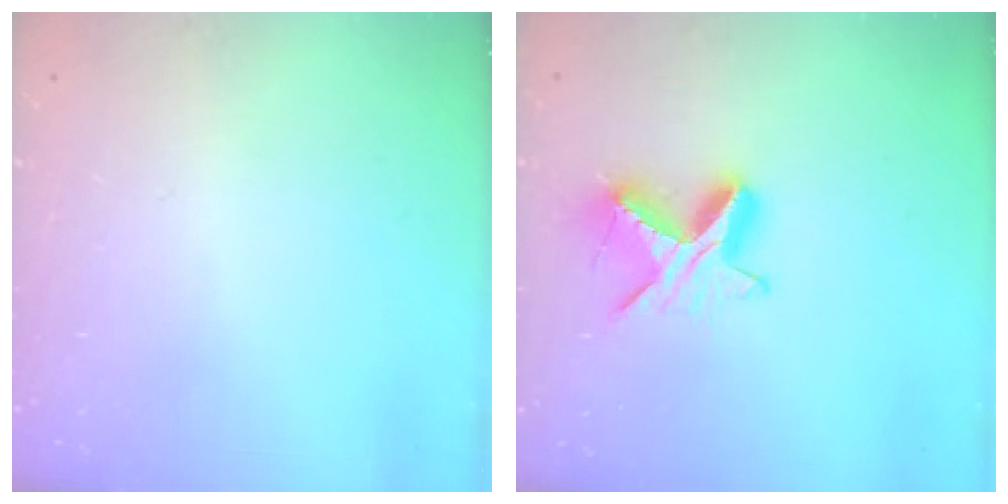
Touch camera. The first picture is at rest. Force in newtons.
{"total": 8.5, "press": 8.5, "slide": 0.4}